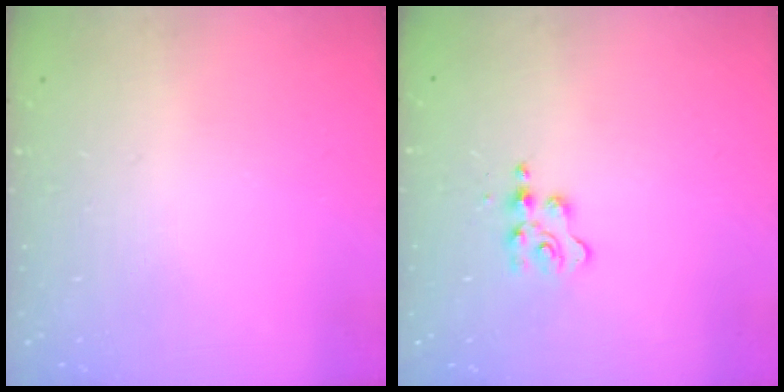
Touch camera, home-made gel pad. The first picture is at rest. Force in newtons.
{"total": 4.5, "press": 4.4, "slide": 0.7}